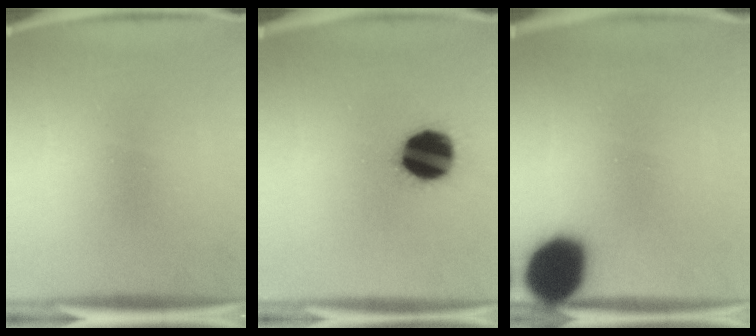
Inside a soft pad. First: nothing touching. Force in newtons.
{"total": 17.1}
{"total": 17.6}